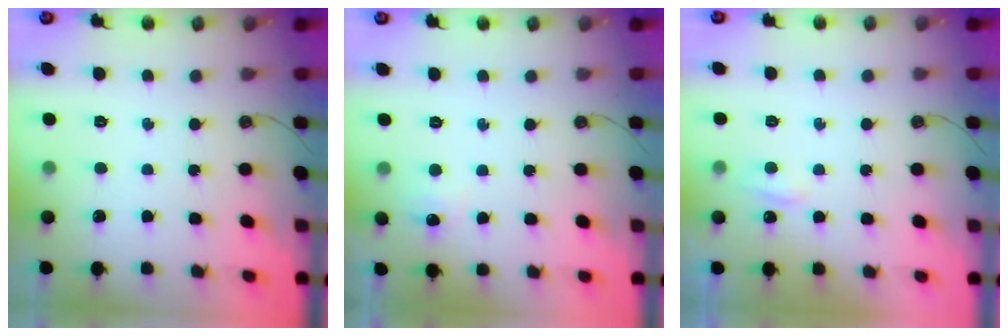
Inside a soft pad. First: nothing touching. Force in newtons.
{"total": 4.0, "press": 3.9, "slide": 0.6}
{"total": 3.3, "press": 3.2, "slide": 0.6}